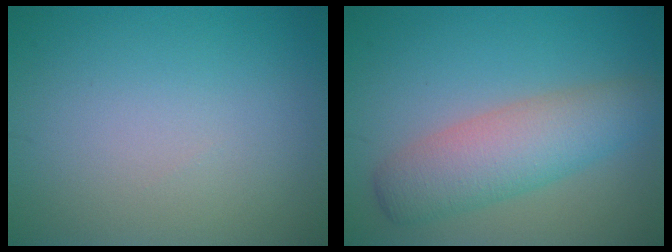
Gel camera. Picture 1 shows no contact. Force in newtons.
{"total": 5.5, "press": 5.5, "slide": 0.1}